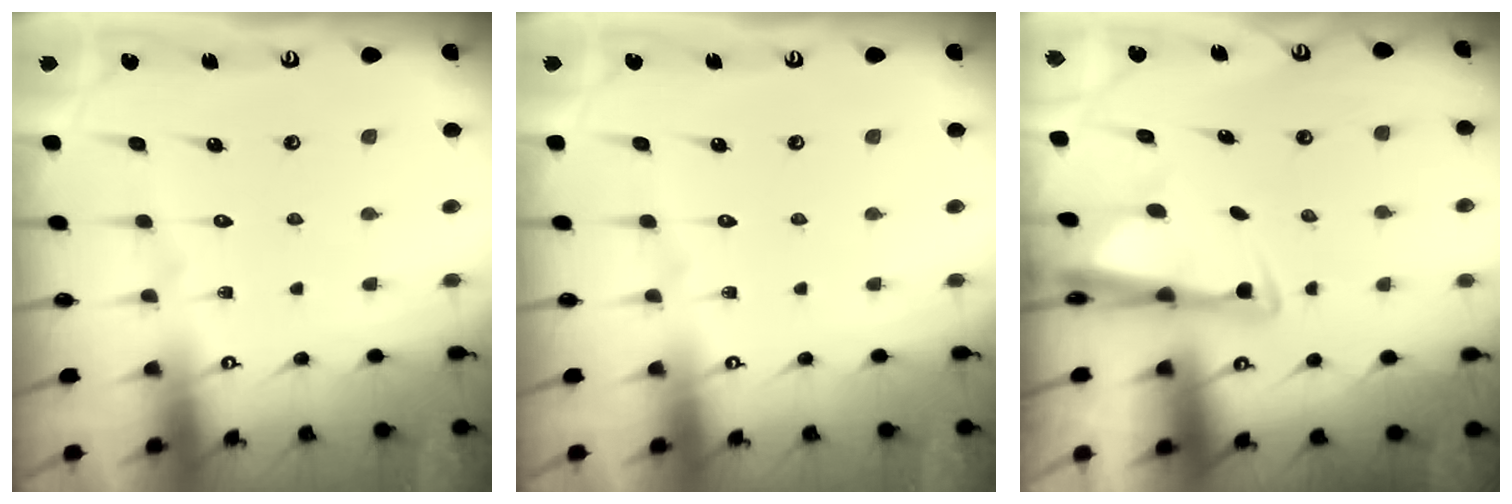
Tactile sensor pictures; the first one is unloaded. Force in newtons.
{"total": 0.0}
{"total": 2.8, "press": 2.6, "slide": 1.0}